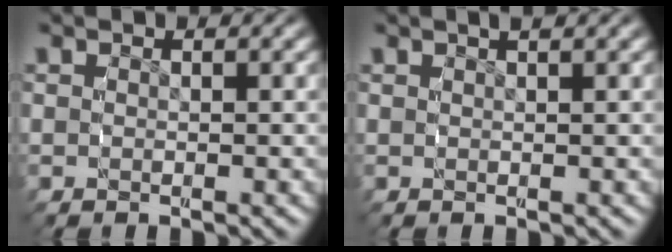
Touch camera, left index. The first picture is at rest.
{"total": 1.4, "force": [1.1, 0.0, 0.9], "torque": [-0.007, 0.008, 0.016]}